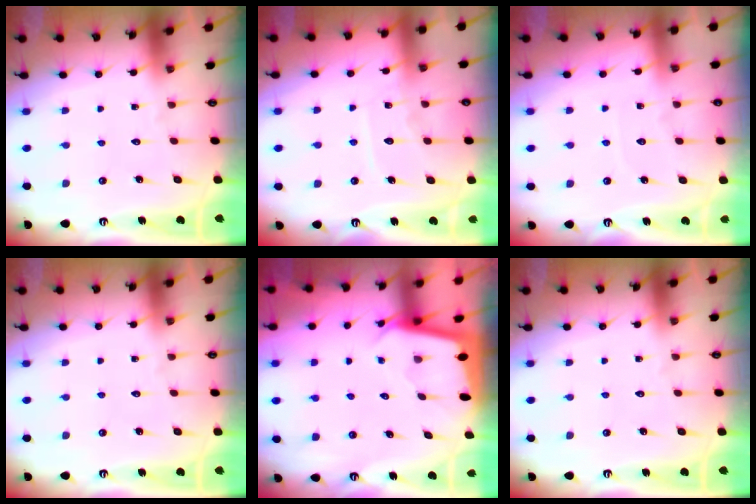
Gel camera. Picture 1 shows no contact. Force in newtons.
{"total": 7.7, "press": 7.6, "slide": 0.8}
{"total": 2.4, "press": 2.4, "slide": 0.3}
{"total": 0.0}
{"total": 1.9, "press": 1.9, "slide": 0.1}
{"total": 0.0}